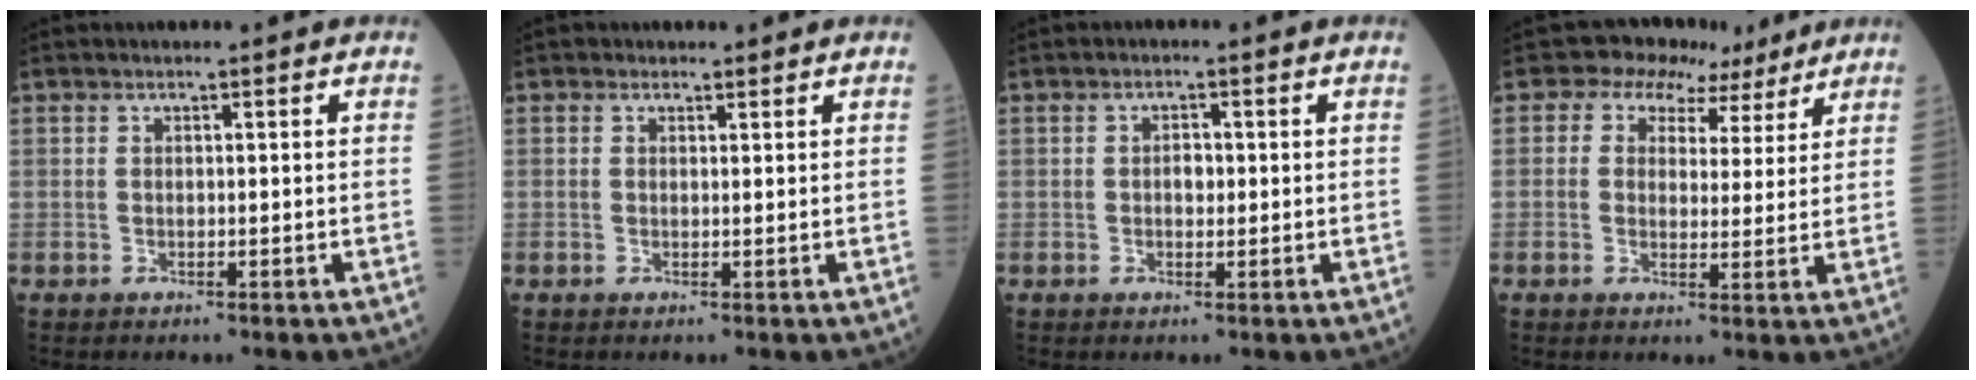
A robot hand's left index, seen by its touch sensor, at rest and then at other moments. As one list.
[{"total": 0.9, "force": [0.6, 0.7, 0.0], "torque": [0.002, -0.002, 0.004]}, {"total": 1.7, "force": [0.0, 1.1, 1.3], "torque": [-0.021, 0.003, -0.002]}, {"total": 6.7, "force": [4.4, 4.8, 1.6], "torque": [-0.015, 0.023, 0.053]}]